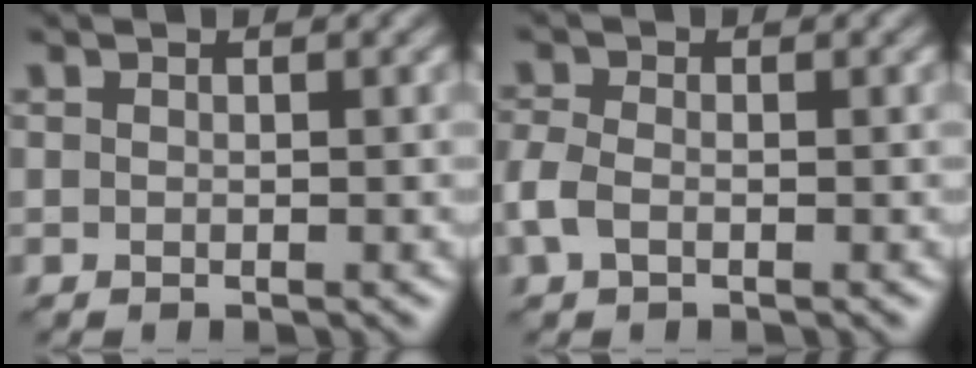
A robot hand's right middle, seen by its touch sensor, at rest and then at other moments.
{"total": 2.2, "force": [-0.9, 1.4, 1.4], "torque": [-0.039, 0.001, -0.026]}